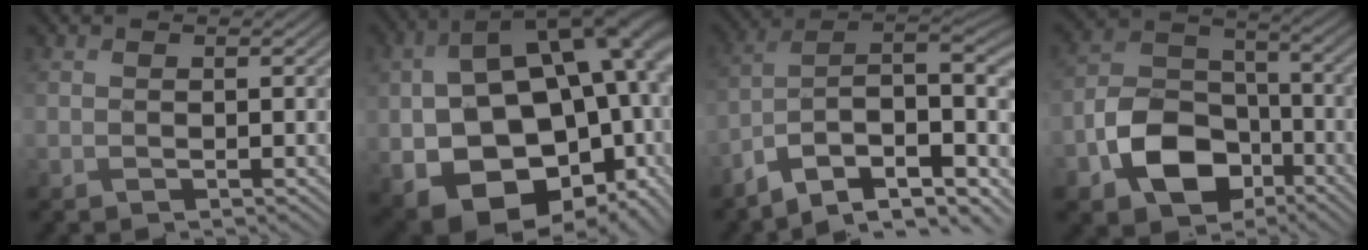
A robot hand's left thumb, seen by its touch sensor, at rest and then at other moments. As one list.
[{"total": 20.4, "force": [-1.7, 13.3, 15.4], "torque": [-0.278, -0.055, 0.043]}, {"total": 13.2, "force": [-6.7, 6.7, 9.1], "torque": [-0.179, -0.011, -0.118]}, {"total": 10.3, "force": [-4.5, 7.2, 5.8], "torque": [-0.122, -0.009, -0.095]}]